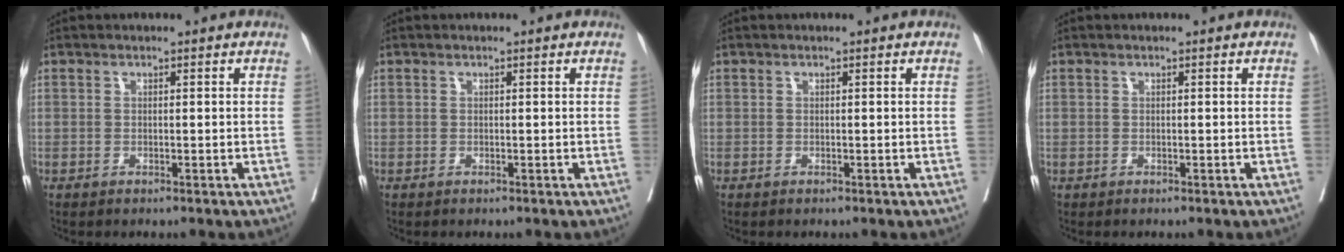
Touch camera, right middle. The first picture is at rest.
{"total": 0.0}
{"total": 0.0}
{"total": 0.0}